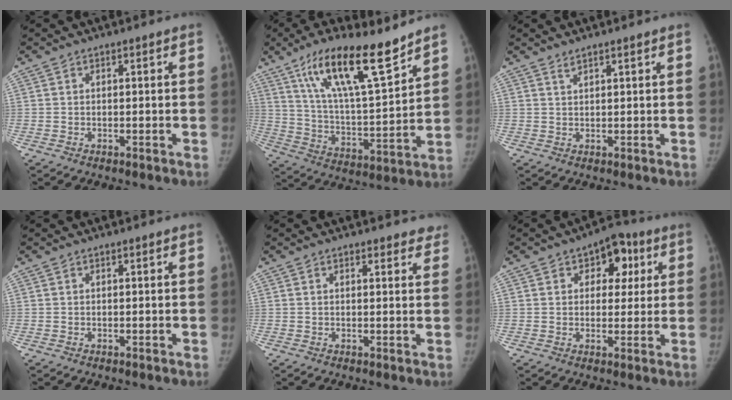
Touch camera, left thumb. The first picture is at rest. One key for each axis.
{"total": 19.3, "fx": 13.0, "fy": 4.5, "fz": 13.6, "tx": -0.208, "ty": -0.065, "tz": 0.232}
{"total": 1.6, "fx": 1.4, "fy": 0.1, "fz": 0.8, "tx": -0.013, "ty": -0.006, "tz": 0.028}
{"total": 0.0}
{"total": 3.6, "fx": 3.1, "fy": 1.4, "fz": 0.9, "tx": 0.022, "ty": -0.011, "tz": 0.023}
{"total": 7.9, "fx": 3.0, "fy": 5.2, "fz": 5.2, "tx": -0.023, "ty": -0.003, "tz": 0.033}